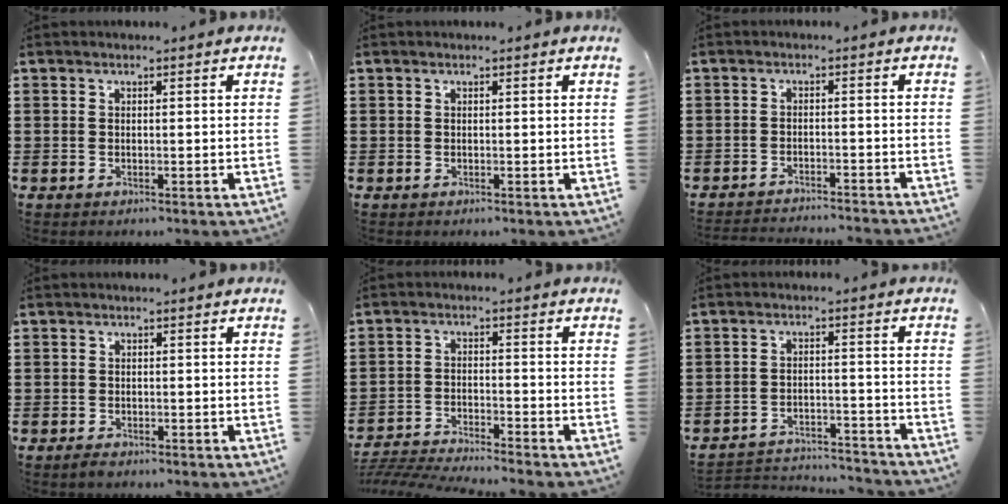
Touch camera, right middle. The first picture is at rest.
{"total": 0.0}
{"total": 2.4, "force": [-2.4, -0.2, 0.2], "torque": [-0.007, 0.002, -0.050]}
{"total": 0.9, "force": [-0.7, 0.5, 0.1], "torque": [-0.003, 0.000, -0.015]}
{"total": 4.2, "force": [-4.1, -0.2, 0.7], "torque": [-0.028, -0.008, -0.091]}
{"total": 3.5, "force": [-3.5, 0.5, 0.6], "torque": [-0.014, 0.006, -0.074]}